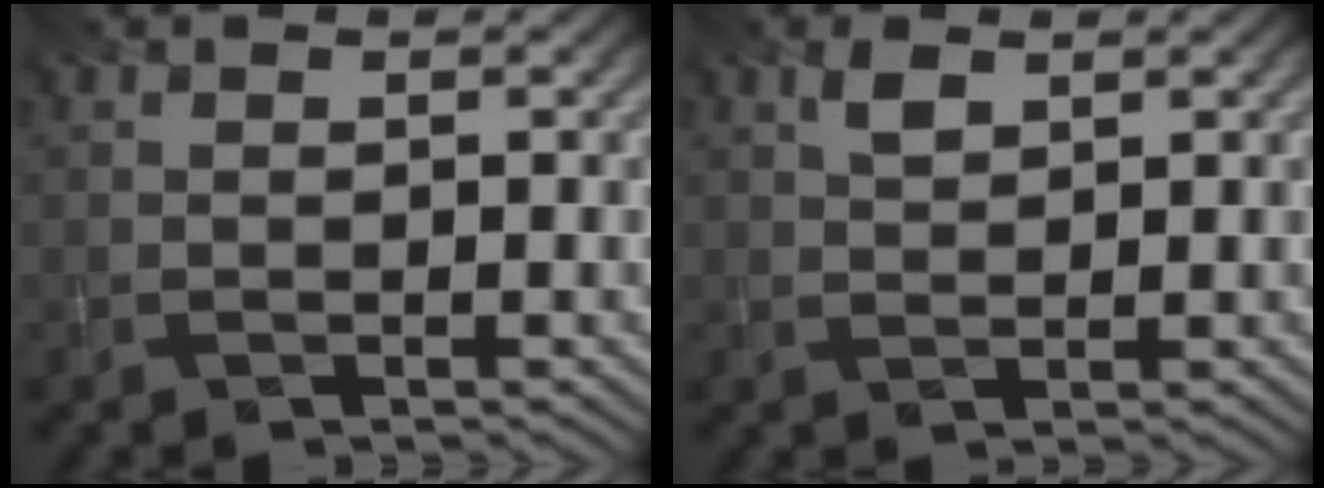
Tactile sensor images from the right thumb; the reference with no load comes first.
{"total": 1.9, "force": [1.2, 0.9, 1.2], "torque": [-0.027, 0.002, 0.024]}